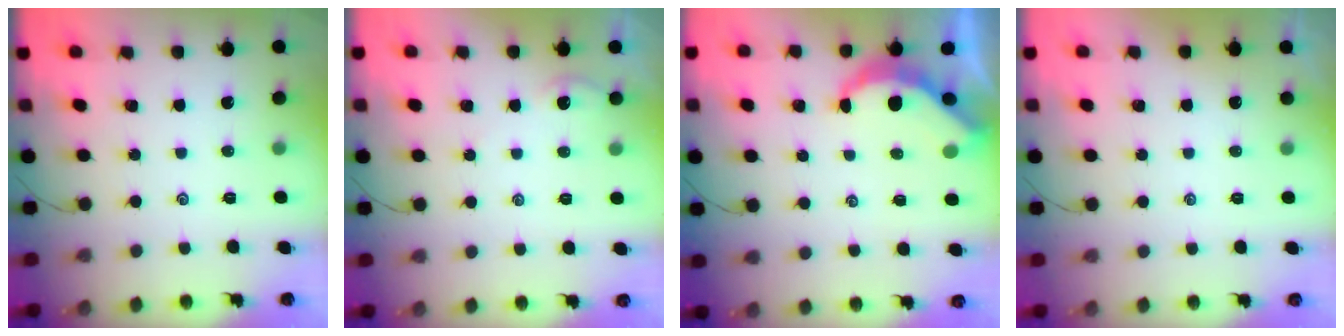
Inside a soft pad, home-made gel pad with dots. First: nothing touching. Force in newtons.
{"total": 1.0, "press": 1.0, "slide": 0.2}
{"total": 5.5, "press": 5.5, "slide": 0.4}
{"total": 1.2, "press": 1.2, "slide": 0.3}